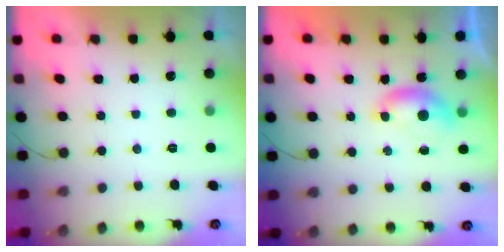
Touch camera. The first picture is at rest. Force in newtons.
{"total": 5.9, "press": 5.8, "slide": 0.8}